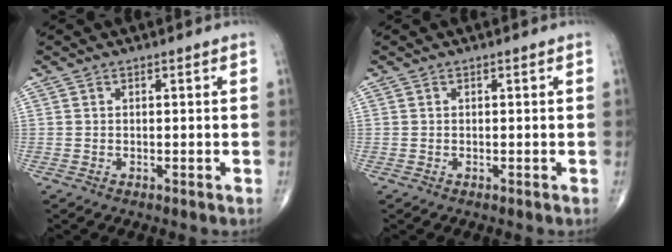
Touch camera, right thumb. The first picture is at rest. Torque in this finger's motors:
{"motor_torque": [-0.04, 0.17, -0.12, -0.07, 0.01]}